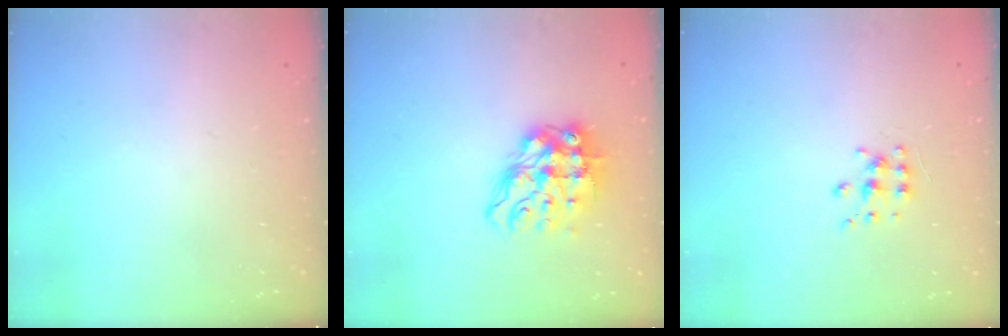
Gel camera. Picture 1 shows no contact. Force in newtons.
{"total": 11.9, "press": 11.8, "slide": 1.4}
{"total": 6.0, "press": 6.0, "slide": 0.5}